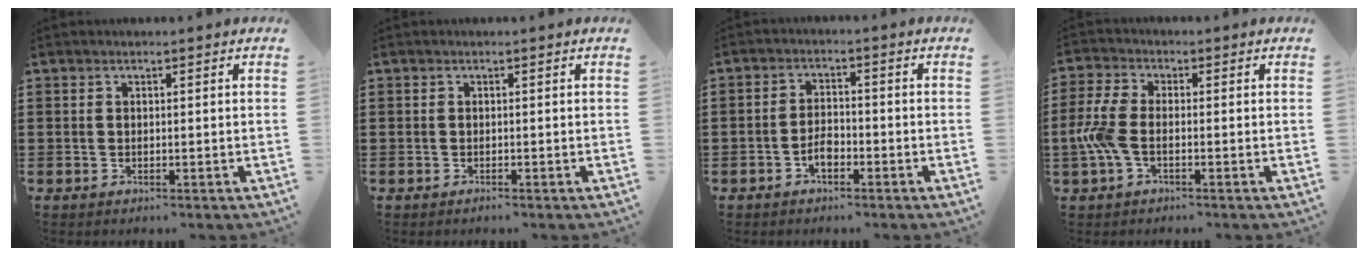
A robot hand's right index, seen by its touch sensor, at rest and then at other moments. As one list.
[{"total": 0.6, "force": [-0.5, 0.0, 0.1], "torque": [-0.005, -0.004, -0.010]}, {"total": 2.9, "force": [-1.6, 1.6, 1.9], "torque": [-0.044, 0.002, -0.033]}, {"total": 5.5, "force": [-1.5, 2.5, 4.7], "torque": [-0.124, -0.010, -0.034]}]